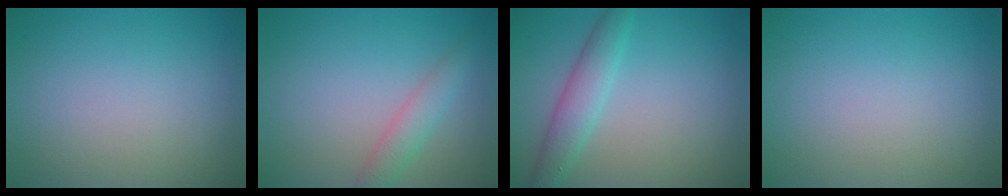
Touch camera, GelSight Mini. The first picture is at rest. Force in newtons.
{"total": 2.3, "press": 2.3, "slide": 0.0}
{"total": 3.0, "press": 3.0, "slide": 0.1}
{"total": 0.0}